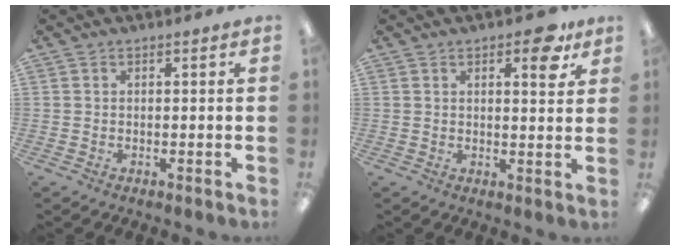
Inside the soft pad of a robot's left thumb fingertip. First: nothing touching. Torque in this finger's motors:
{"motor_torque": [-0.14, 0.22, -0.37, 0.24, 0.01]}